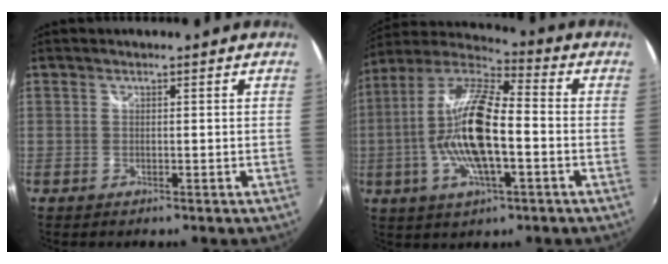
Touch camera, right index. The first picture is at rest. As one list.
[{"total": 17.6, "force": [-2.9, 5.1, 16.6], "torque": [-0.315, -0.002, -0.062]}]